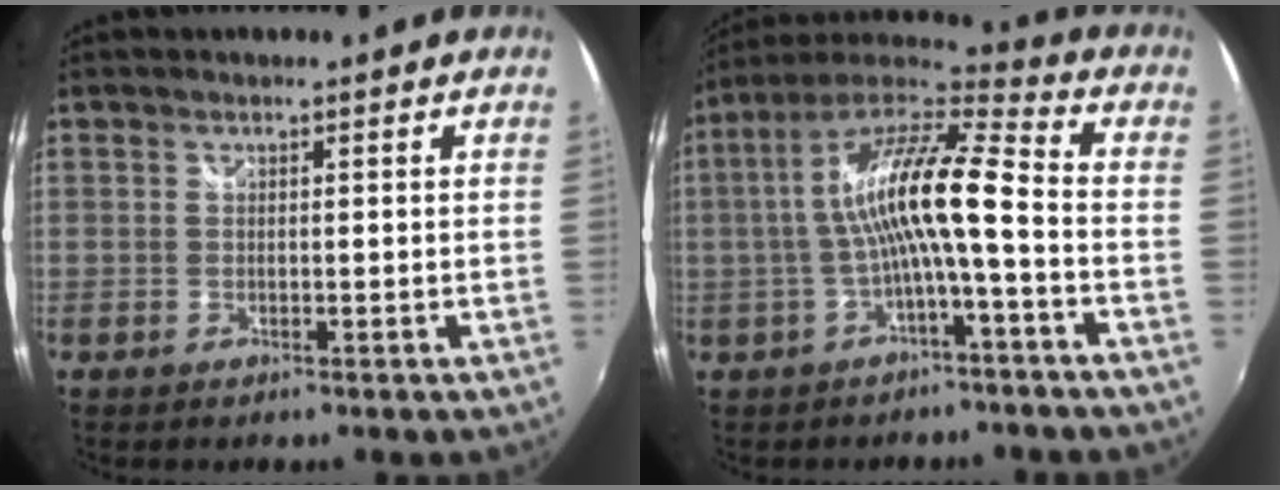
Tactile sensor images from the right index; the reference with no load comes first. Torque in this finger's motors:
{"motor_torque": [1.44, -0.69, 1.05, 0.21]}